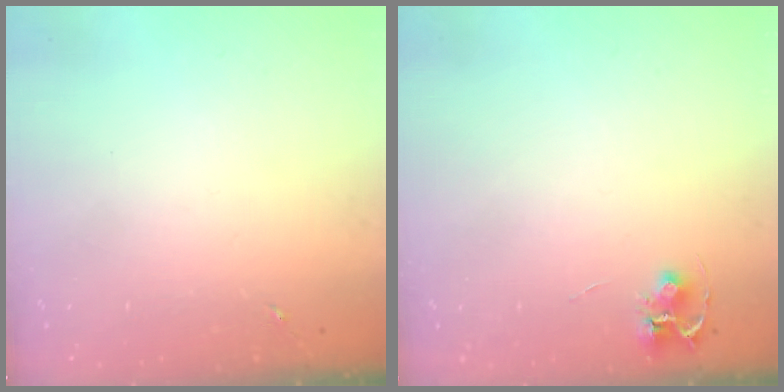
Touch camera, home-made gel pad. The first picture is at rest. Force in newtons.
{"total": 4.7, "press": 4.7, "slide": 0.4}